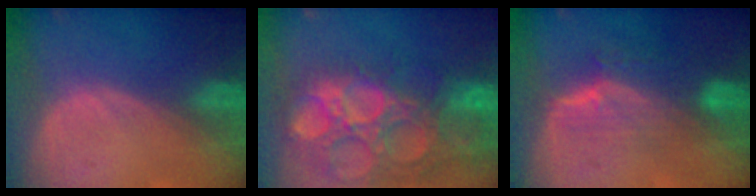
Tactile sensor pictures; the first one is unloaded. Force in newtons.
{"total": 15.7, "press": 13.0, "slide": 8.9}
{"total": 7.6, "press": 6.8, "slide": 3.3}